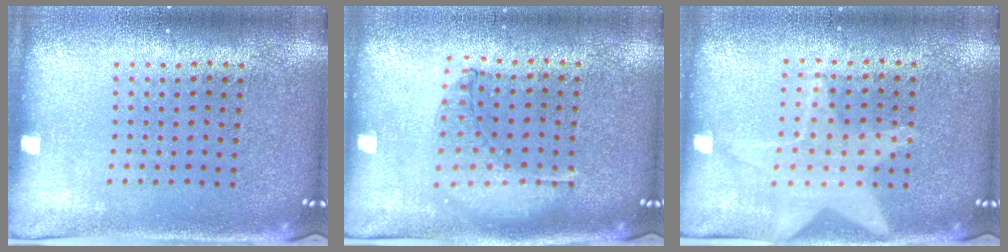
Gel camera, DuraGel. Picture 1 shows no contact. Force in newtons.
{"total": 0.9, "press": 0.9, "slide": 0.2}
{"total": 0.9, "press": 0.9, "slide": 0.0}